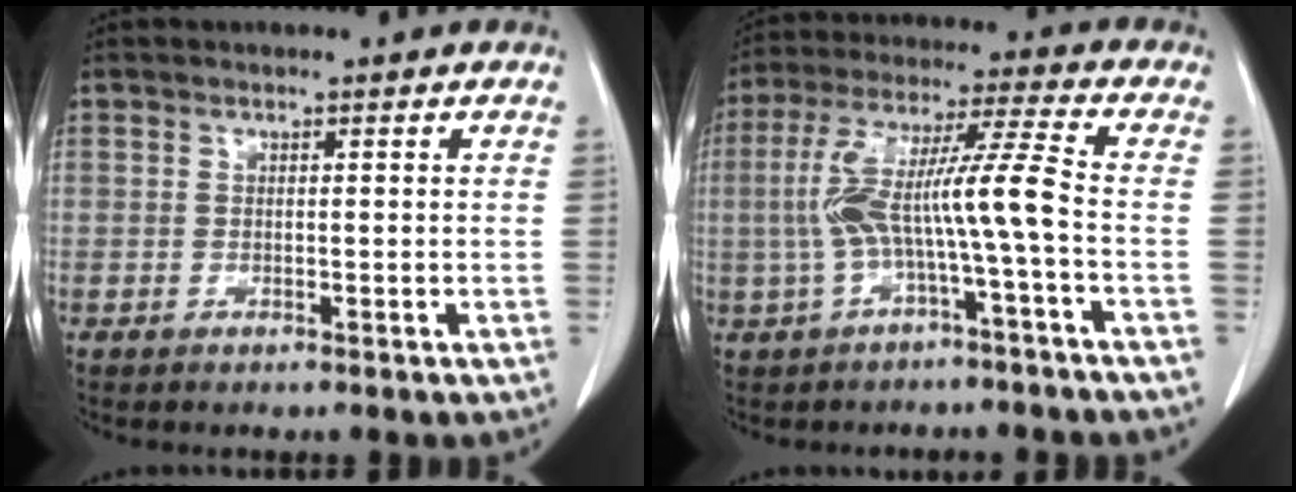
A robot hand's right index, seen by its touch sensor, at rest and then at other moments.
{"total": 10.3, "force": [-1.9, -0.7, 10.1], "torque": [-0.199, 0.034, -0.034]}